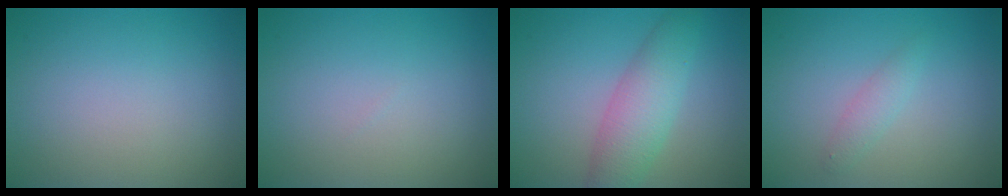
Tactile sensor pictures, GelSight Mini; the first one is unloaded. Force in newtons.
{"total": 0.0}
{"total": 4.7, "press": 4.7, "slide": 0.1}
{"total": 1.4, "press": 1.4, "slide": 0.0}